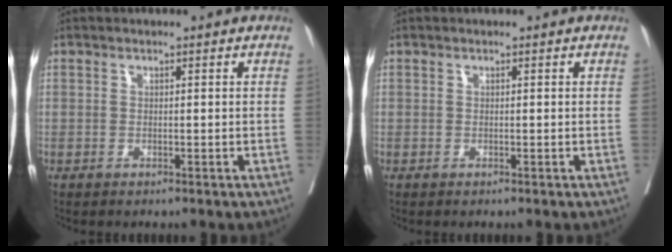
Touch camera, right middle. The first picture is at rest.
{"total": 0.0}